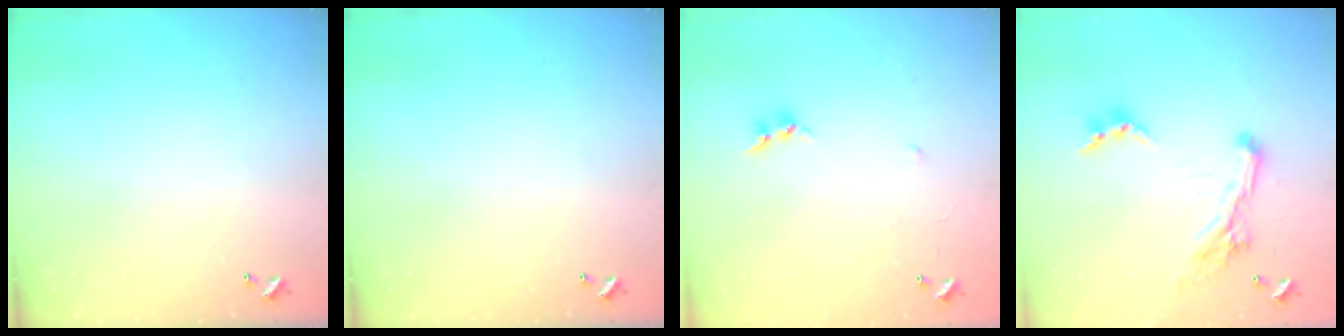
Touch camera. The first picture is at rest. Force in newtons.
{"total": 0.0}
{"total": 6.1, "press": 6.1, "slide": 0.5}
{"total": 3.6, "press": 3.5, "slide": 1.0}